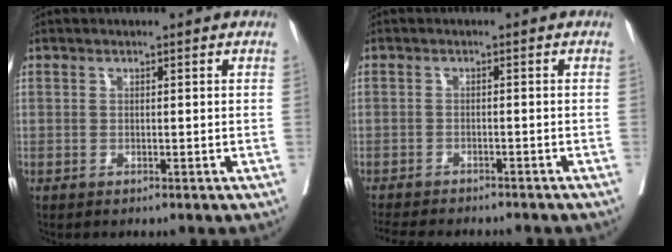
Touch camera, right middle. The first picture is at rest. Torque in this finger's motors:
{"motor_torque": [0.19, -0.36, 0.06, 0.02]}